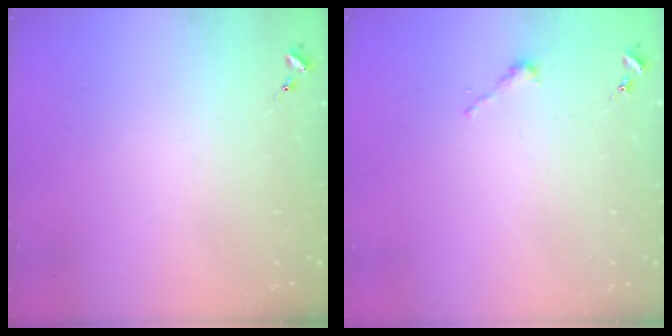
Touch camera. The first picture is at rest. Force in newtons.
{"total": 2.5, "press": 2.5, "slide": 0.2}